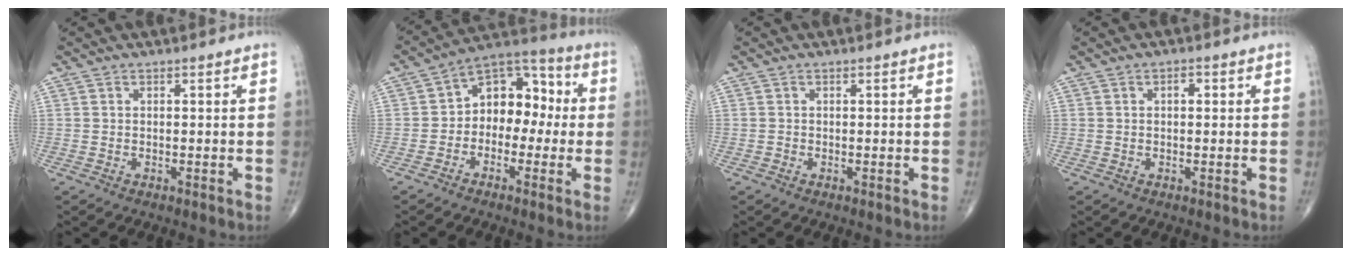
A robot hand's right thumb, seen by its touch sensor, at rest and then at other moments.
{"total": 11.5, "force": [-0.5, 8.1, 8.1], "torque": [-0.074, 0.046, -0.030]}
{"total": 0.0}
{"total": 1.4, "force": [0.3, 0.8, 1.1], "torque": [-0.012, 0.005, 0.002]}